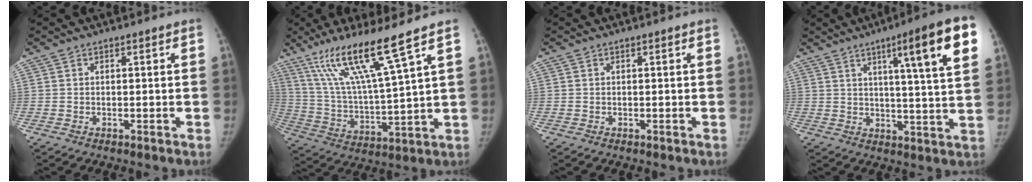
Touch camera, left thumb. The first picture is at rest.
{"total": 16.2, "force": [10.4, 0.0, 12.4], "torque": [-0.229, -0.053, 0.201]}
{"total": 0.0}
{"total": 16.2, "force": [7.2, 1.5, 14.4], "torque": [-0.190, -0.021, 0.094]}